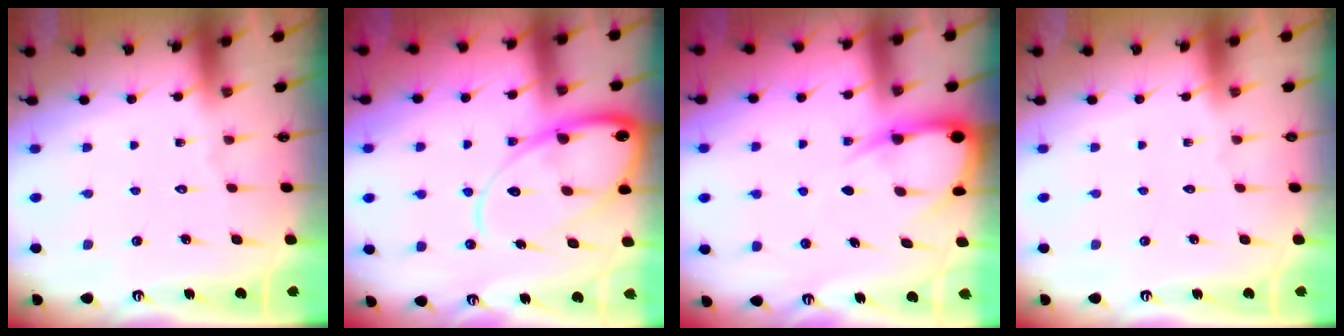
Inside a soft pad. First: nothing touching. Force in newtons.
{"total": 15.2, "press": 15.2, "slide": 1.5}
{"total": 7.3, "press": 7.3, "slide": 0.8}
{"total": 0.0}